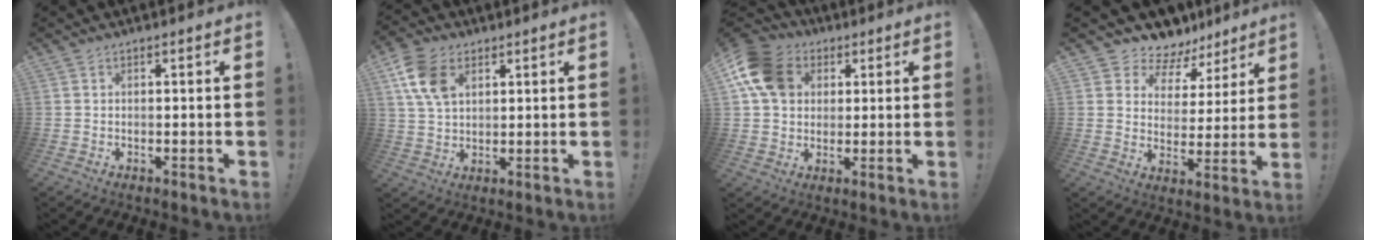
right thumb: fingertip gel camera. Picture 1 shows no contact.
{"total": 10.9, "force": [4.4, 7.3, 6.8], "torque": [-0.138, -0.001, 0.087]}
{"total": 14.3, "force": [4.4, 11.5, 7.3], "torque": [-0.119, -0.006, 0.092]}
{"total": 7.2, "force": [5.9, 4.1, 0.9], "torque": [-0.014, -0.061, 0.110]}